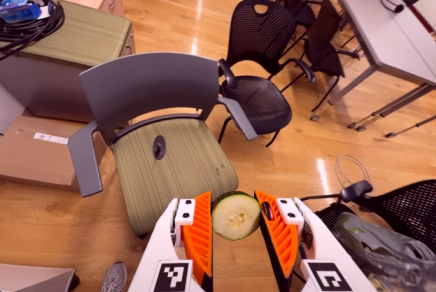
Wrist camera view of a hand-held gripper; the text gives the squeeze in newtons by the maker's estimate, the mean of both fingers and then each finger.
{"total": 10.6, "left": 11.4, "right": 9.8}